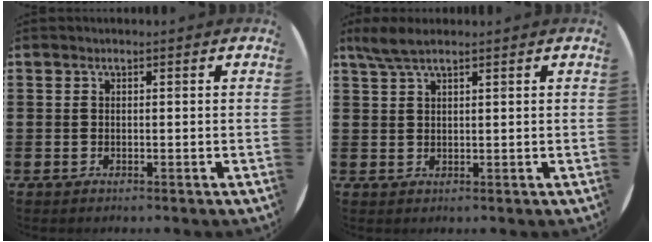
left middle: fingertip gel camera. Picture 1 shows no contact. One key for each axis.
{"total": 3.2, "fx": 2.4, "fy": 0.6, "fz": 2.0, "tx": -0.044, "ty": 0.004, "tz": 0.045}